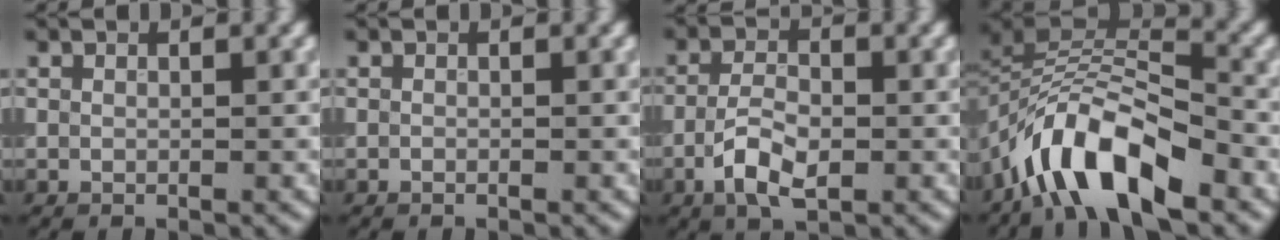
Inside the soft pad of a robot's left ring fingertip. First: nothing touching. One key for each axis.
{"total": 0.0}
{"total": 4.3, "fx": -1.8, "fy": 2.0, "fz": 3.4, "tx": -0.069, "ty": 0.001, "tz": -0.041}
{"total": 8.5, "fx": -5.3, "fy": 3.4, "fz": 5.7, "tx": -0.089, "ty": 0.008, "tz": -0.106}